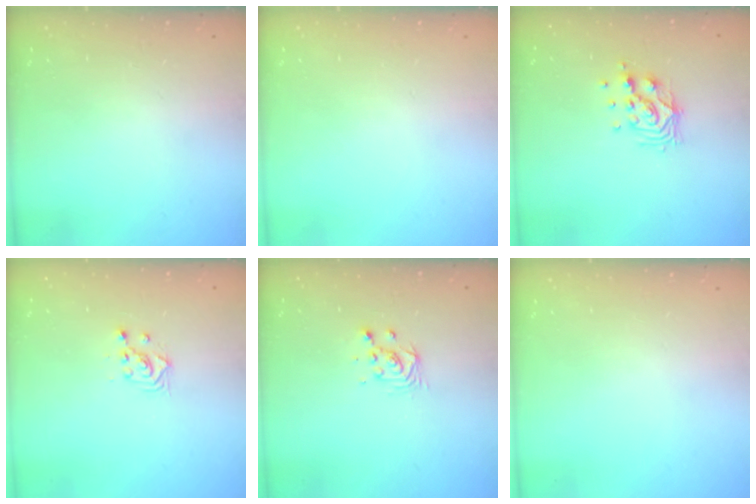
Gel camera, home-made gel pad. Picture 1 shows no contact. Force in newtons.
{"total": 0.0}
{"total": 9.7, "press": 9.6, "slide": 0.8}
{"total": 2.3, "press": 2.3, "slide": 0.2}
{"total": 3.9, "press": 3.9, "slide": 0.3}
{"total": 0.0}